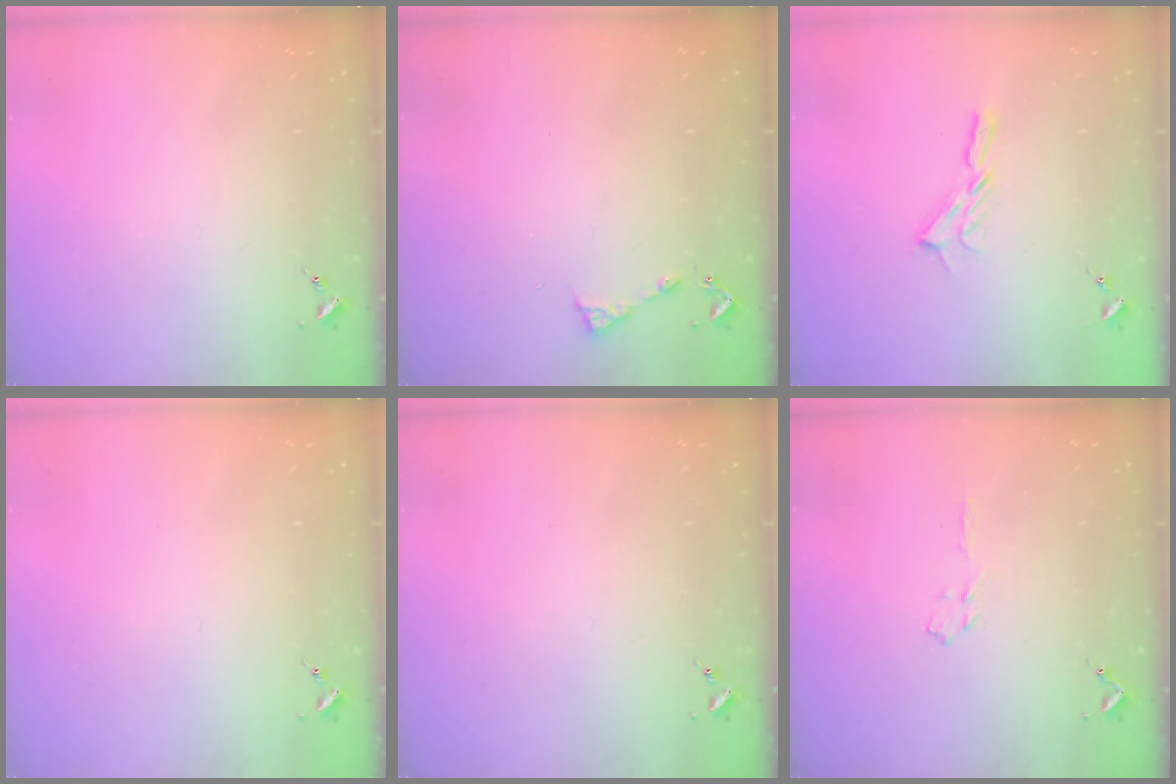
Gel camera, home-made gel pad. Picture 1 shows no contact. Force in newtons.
{"total": 5.6, "press": 5.6, "slide": 0.7}
{"total": 5.9, "press": 5.9, "slide": 0.5}
{"total": 0.0}
{"total": 0.0}
{"total": 3.2, "press": 3.1, "slide": 0.4}